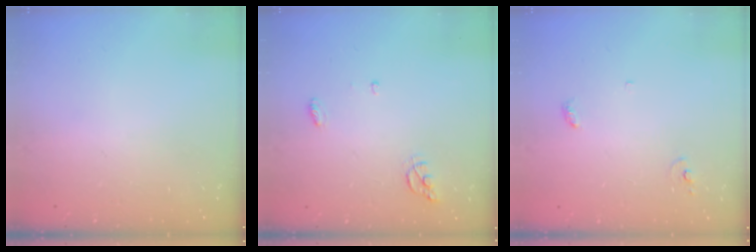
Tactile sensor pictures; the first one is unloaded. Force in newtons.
{"total": 5.2, "press": 5.2, "slide": 0.2}
{"total": 3.4, "press": 3.4, "slide": 0.2}